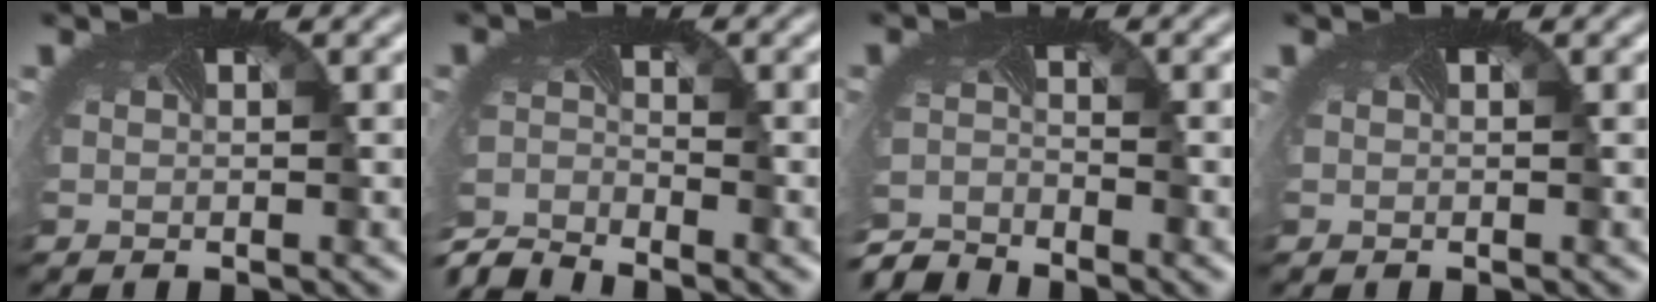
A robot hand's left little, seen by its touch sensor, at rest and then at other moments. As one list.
[{"total": 5.0, "force": [-5.0, 0.4, 0.5], "torque": [-0.025, -0.022, -0.102]}, {"total": 4.2, "force": [-4.2, 0.1, -0.3], "torque": [-0.008, -0.020, -0.085]}, {"total": 0.0}]